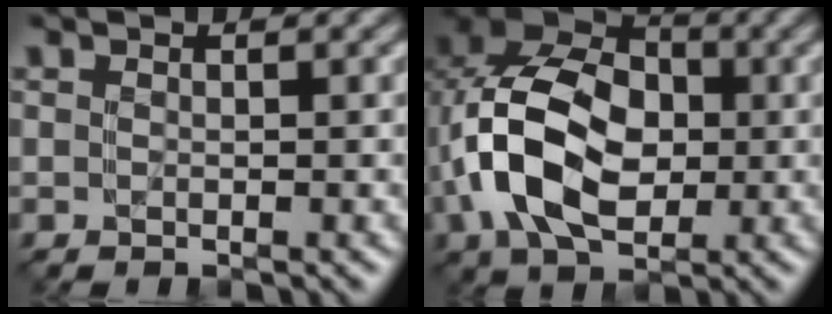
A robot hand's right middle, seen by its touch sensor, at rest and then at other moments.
{"total": 10.9, "force": [-0.9, 7.6, 7.8], "torque": [-0.177, 0.014, -0.021]}